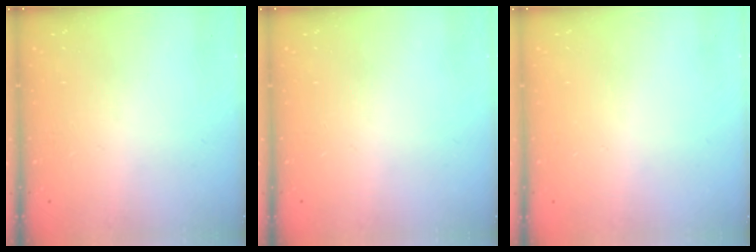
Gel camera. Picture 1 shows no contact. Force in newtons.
{"total": 0.0}
{"total": 0.6, "press": 0.6, "slide": 0.2}